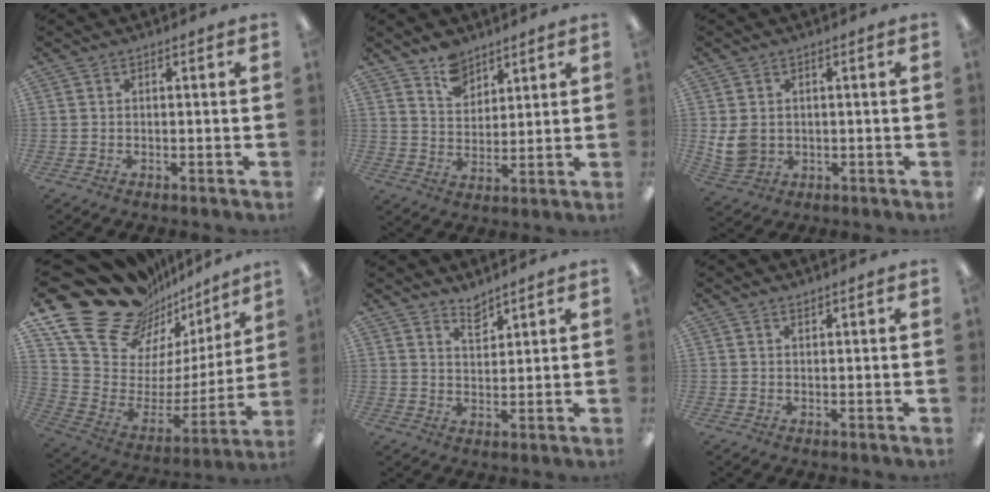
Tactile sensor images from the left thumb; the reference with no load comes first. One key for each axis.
{"total": 7.7, "fx": 6.3, "fy": 4.3, "fz": 1.4, "tx": -0.020, "ty": -0.038, "tz": 0.117}
{"total": 6.0, "fx": 1.1, "fy": 5.2, "fz": 2.8, "tx": -0.061, "ty": 0.003, "tz": 0.026}
{"total": 24.4, "fx": 16.7, "fy": 13.8, "fz": 11.2, "tx": -0.160, "ty": -0.131, "tz": 0.318}
{"total": 4.3, "fx": 4.0, "fy": 1.3, "fz": 0.9, "tx": -0.010, "ty": -0.029, "tz": 0.073}
{"total": 1.1, "fx": 1.0, "fy": 0.3, "fz": 0.1, "tx": 0.006, "ty": -0.005, "tz": 0.018}